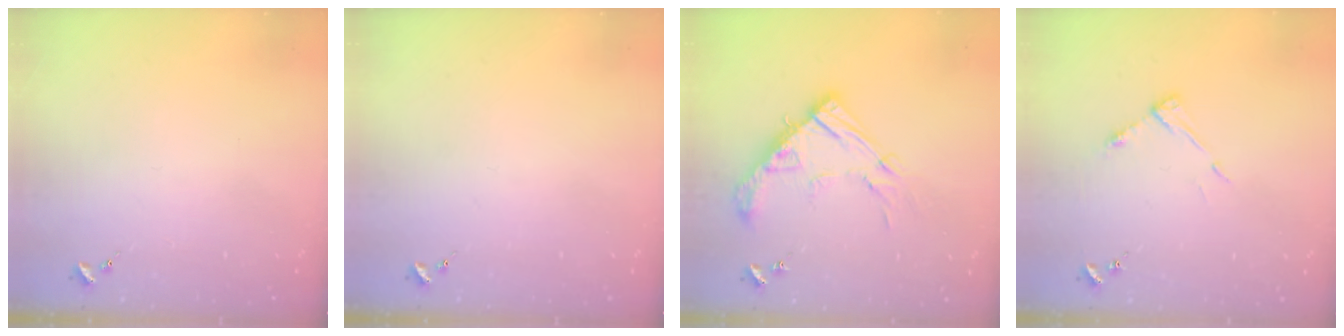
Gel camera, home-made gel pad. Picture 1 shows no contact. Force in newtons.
{"total": 0.0}
{"total": 16.8, "press": 16.7, "slide": 1.7}
{"total": 6.4, "press": 6.4, "slide": 0.4}